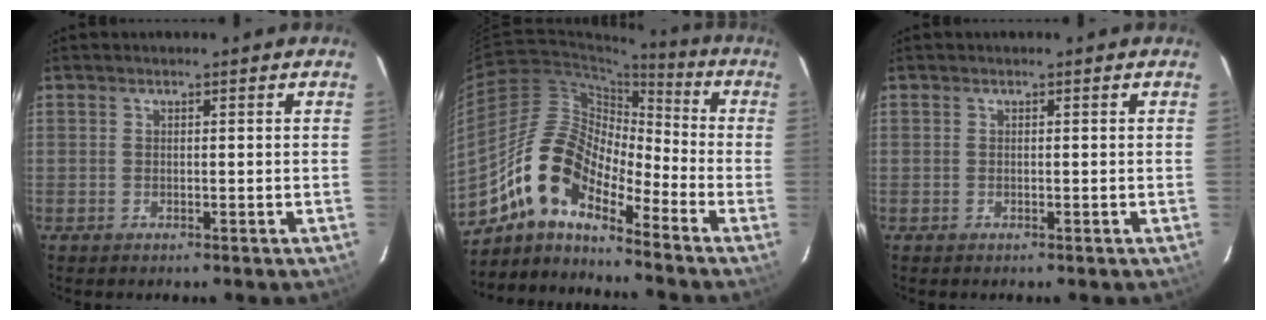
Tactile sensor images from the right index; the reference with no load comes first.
{"total": 13.3, "force": [-9.5, 5.0, 7.8], "torque": [-0.128, 0.011, -0.195]}
{"total": 0.0}